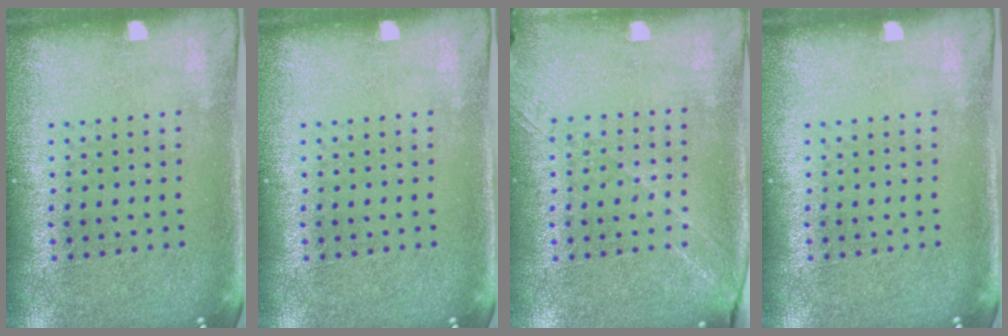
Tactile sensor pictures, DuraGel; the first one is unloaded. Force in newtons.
{"total": 0.0}
{"total": 1.4, "press": 1.3, "slide": 0.6}
{"total": 0.0}